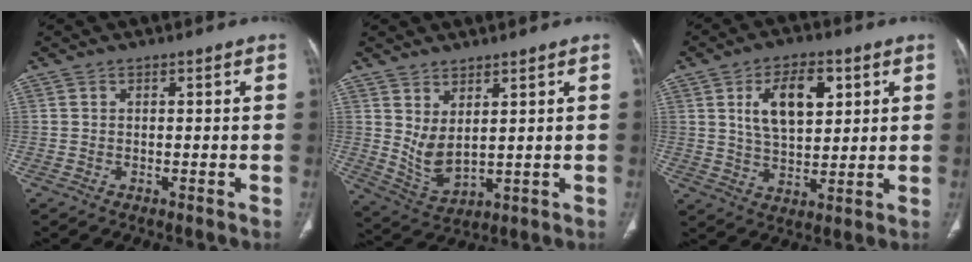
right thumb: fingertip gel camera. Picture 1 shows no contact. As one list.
[{"total": 7.1, "force": [2.6, 3.3, 5.8], "torque": [-0.105, -0.033, 0.070]}, {"total": 11.5, "force": [3.9, 6.2, 8.8], "torque": [-0.126, -0.011, 0.071]}]